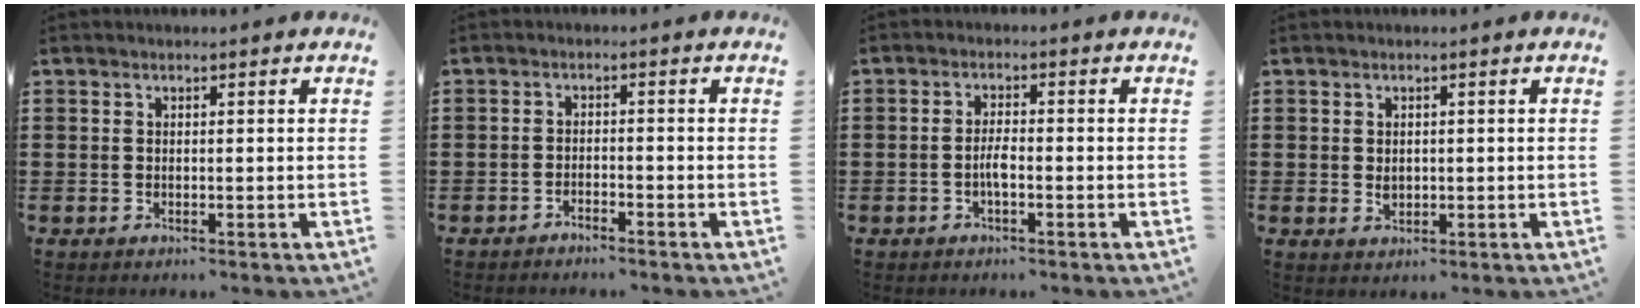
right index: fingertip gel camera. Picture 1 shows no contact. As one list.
[{"total": 1.7, "force": [-1.7, -0.1, 0.1], "torque": [-0.008, 0.002, -0.034]}, {"total": 2.5, "force": [-0.9, 0.6, 2.3], "torque": [-0.049, 0.000, -0.019]}, {"total": 1.5, "force": [0.1, 1.2, 0.9], "torque": [-0.018, 0.007, 0.001]}]